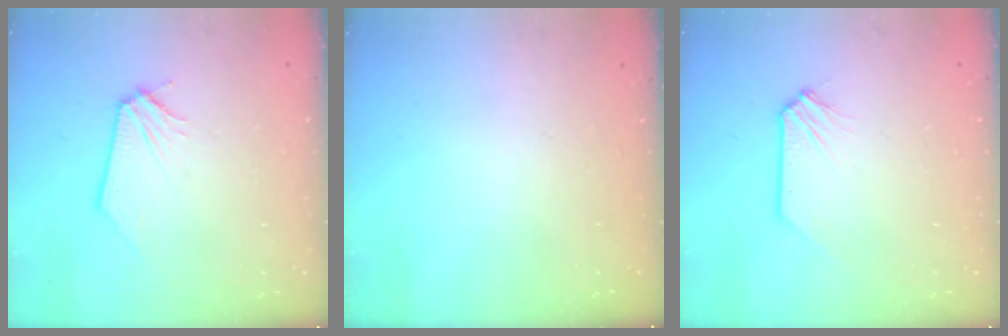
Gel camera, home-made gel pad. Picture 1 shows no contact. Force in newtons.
{"total": 0.0}
{"total": 0.0}